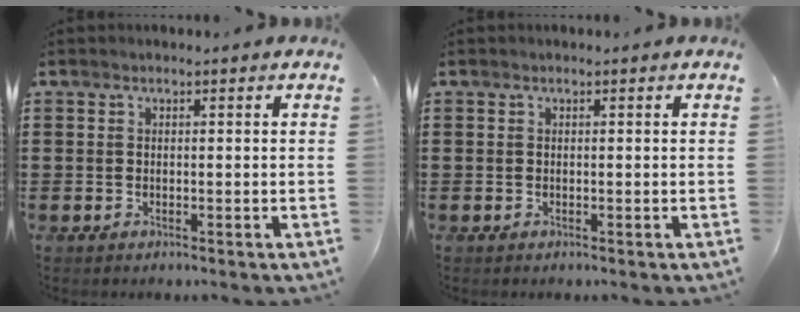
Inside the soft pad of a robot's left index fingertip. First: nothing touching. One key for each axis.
{"total": 0.0}